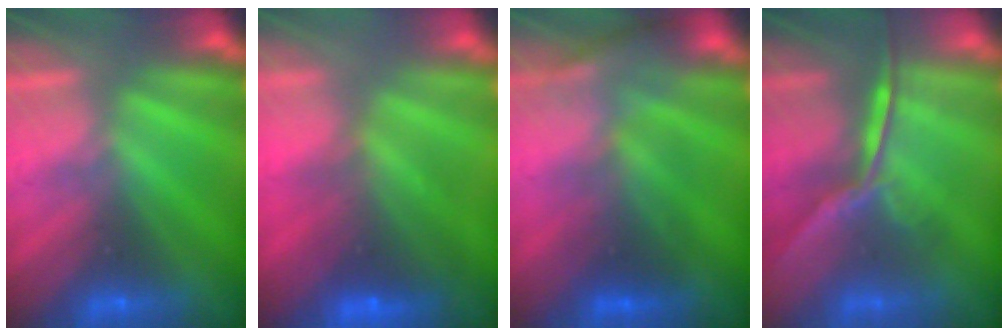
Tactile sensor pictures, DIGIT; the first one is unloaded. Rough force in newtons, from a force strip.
{"total": 5.8}
{"total": 2.7}
{"total": 1.6}